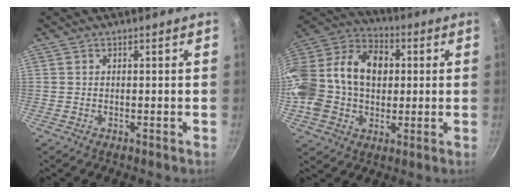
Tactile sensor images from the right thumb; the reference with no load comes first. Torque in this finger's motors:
{"motor_torque": [2.53, 2.47, 1.67, -0.89, 0.24]}